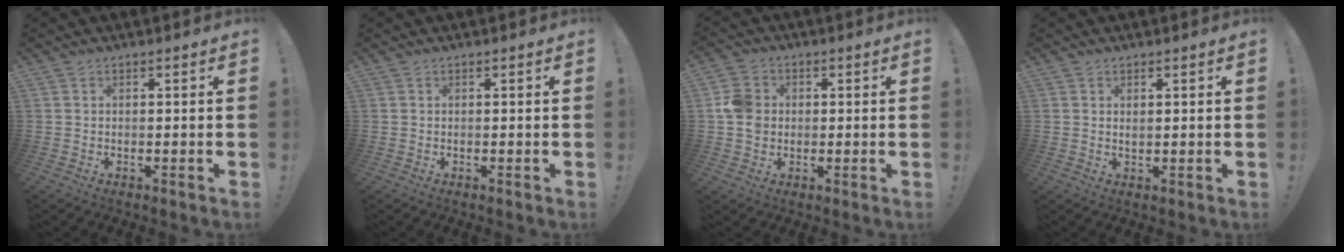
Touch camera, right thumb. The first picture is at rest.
{"total": 0.0}
{"total": 7.6, "force": [0.2, 6.7, 3.7], "torque": [-0.067, 0.014, 0.007]}
{"total": 1.2, "force": [0.7, 0.5, 0.8], "torque": [-0.014, 0.000, 0.013]}